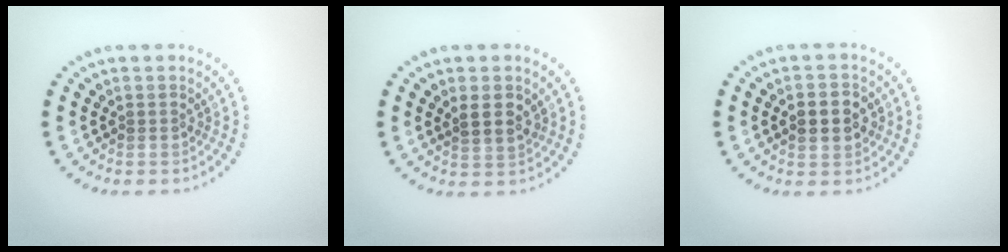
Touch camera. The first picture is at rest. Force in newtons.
{"total": 2.3, "press": 2.1, "slide": 0.8}
{"total": 3.9, "press": 3.9, "slide": 0.2}